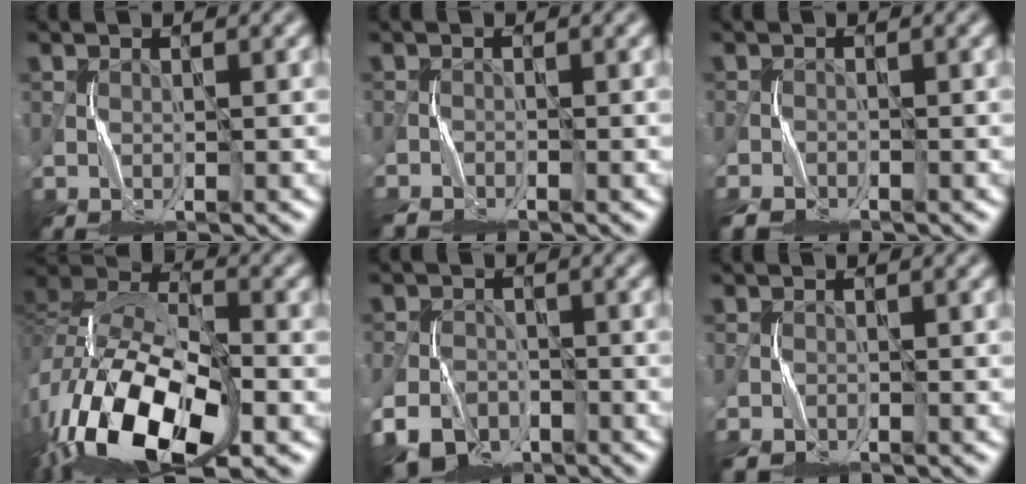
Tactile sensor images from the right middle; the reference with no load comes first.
{"total": 1.7, "force": [-1.7, 0.2, 0.0], "torque": [-0.002, -0.009, -0.040]}
{"total": 2.4, "force": [-2.0, 0.9, 0.9], "torque": [-0.019, -0.010, -0.046]}
{"total": 15.8, "force": [-7.3, 7.4, 11.9], "torque": [-0.240, -0.005, -0.143]}
{"total": 4.8, "force": [-3.1, 3.1, 2.0], "torque": [-0.037, -0.014, -0.059]}
{"total": 1.6, "force": [-1.3, 0.6, 0.6], "torque": [-0.013, -0.005, -0.031]}